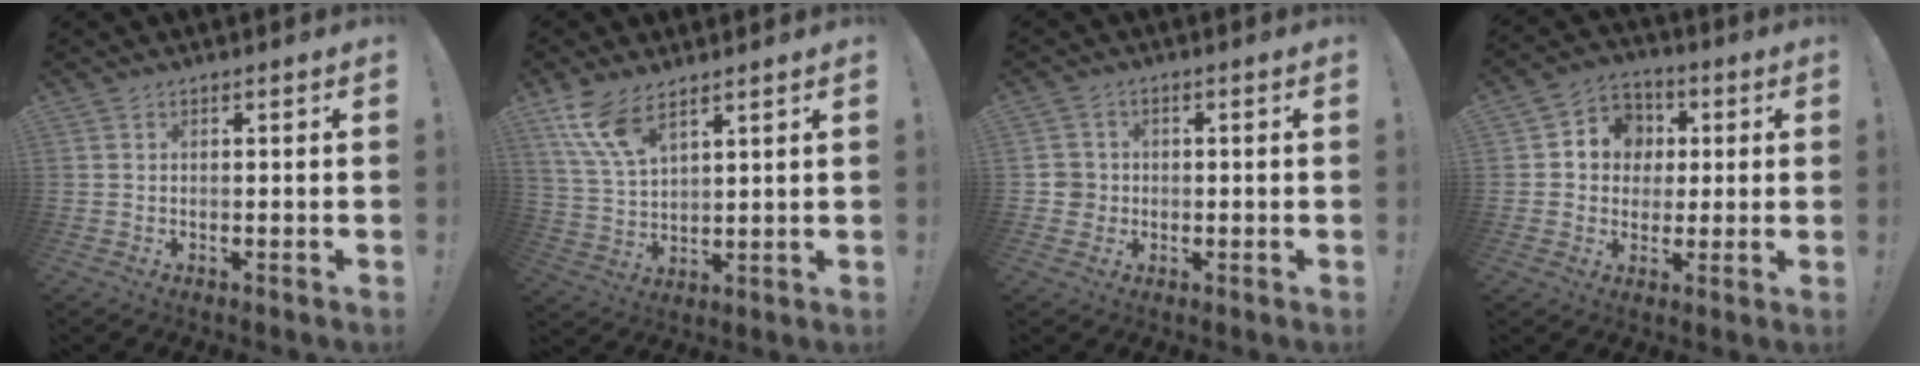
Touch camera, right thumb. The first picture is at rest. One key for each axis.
{"total": 10.2, "fx": 7.1, "fy": 4.0, "fz": 6.2, "tx": -0.129, "ty": -0.027, "tz": 0.138}
{"total": 4.2, "fx": -0.7, "fy": 4.0, "fz": 1.2, "tx": -0.024, "ty": 0.010, "tz": -0.011}
{"total": 8.6, "fx": 0.2, "fy": 8.1, "fz": 2.7, "tx": -0.033, "ty": 0.004, "tz": 0.012}